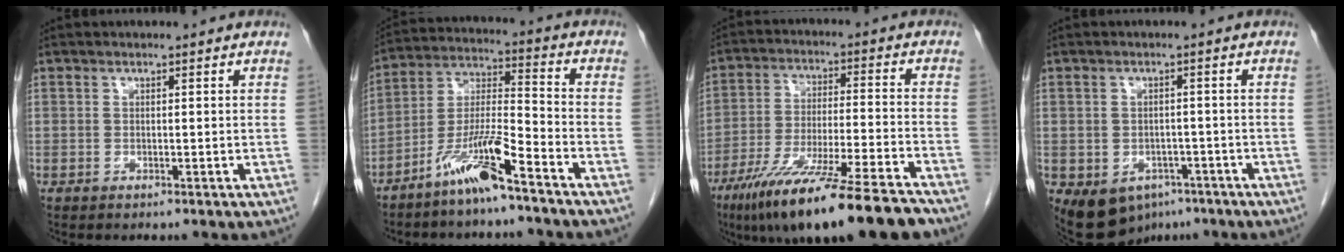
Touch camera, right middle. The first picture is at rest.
{"total": 10.2, "force": [-6.9, 0.4, 7.4], "torque": [-0.155, -0.009, -0.137]}
{"total": 19.4, "force": [-14.5, 0.0, 12.9], "torque": [-0.200, -0.045, -0.243]}
{"total": 7.9, "force": [-4.7, 5.2, 3.5], "torque": [-0.058, 0.012, -0.060]}